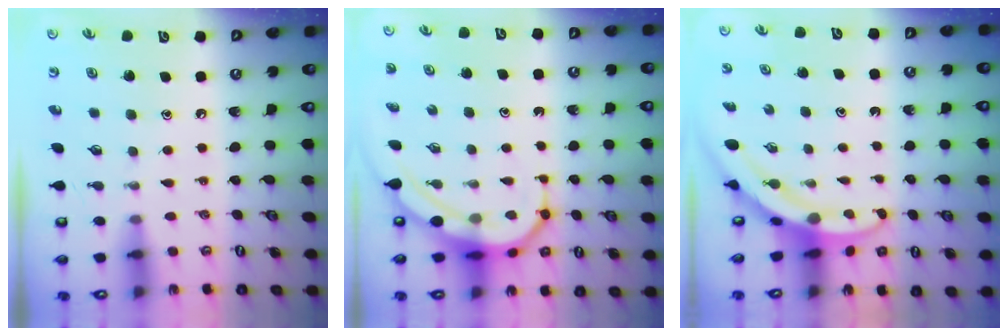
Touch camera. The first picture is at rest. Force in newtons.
{"total": 8.0, "press": 7.9, "slide": 0.9}
{"total": 3.1, "press": 3.1, "slide": 0.3}